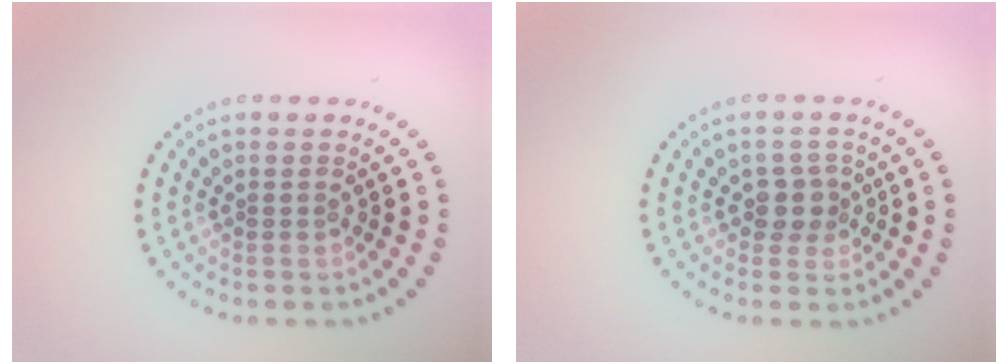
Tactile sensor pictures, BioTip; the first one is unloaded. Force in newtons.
{"total": 2.1, "press": 1.7, "slide": 1.2}